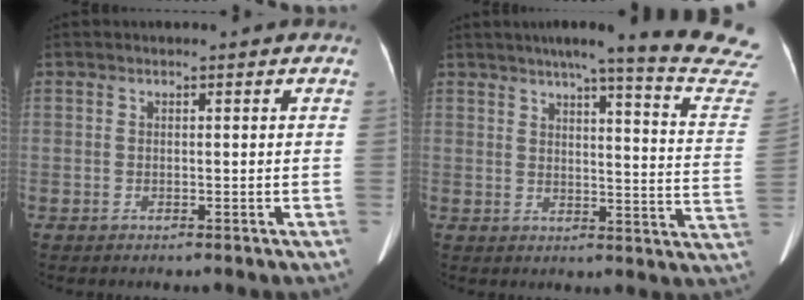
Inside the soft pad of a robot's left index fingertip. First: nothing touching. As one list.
[{"total": 22.2, "force": [19.7, -0.7, 10.2], "torque": [-0.132, -0.083, 0.222]}]